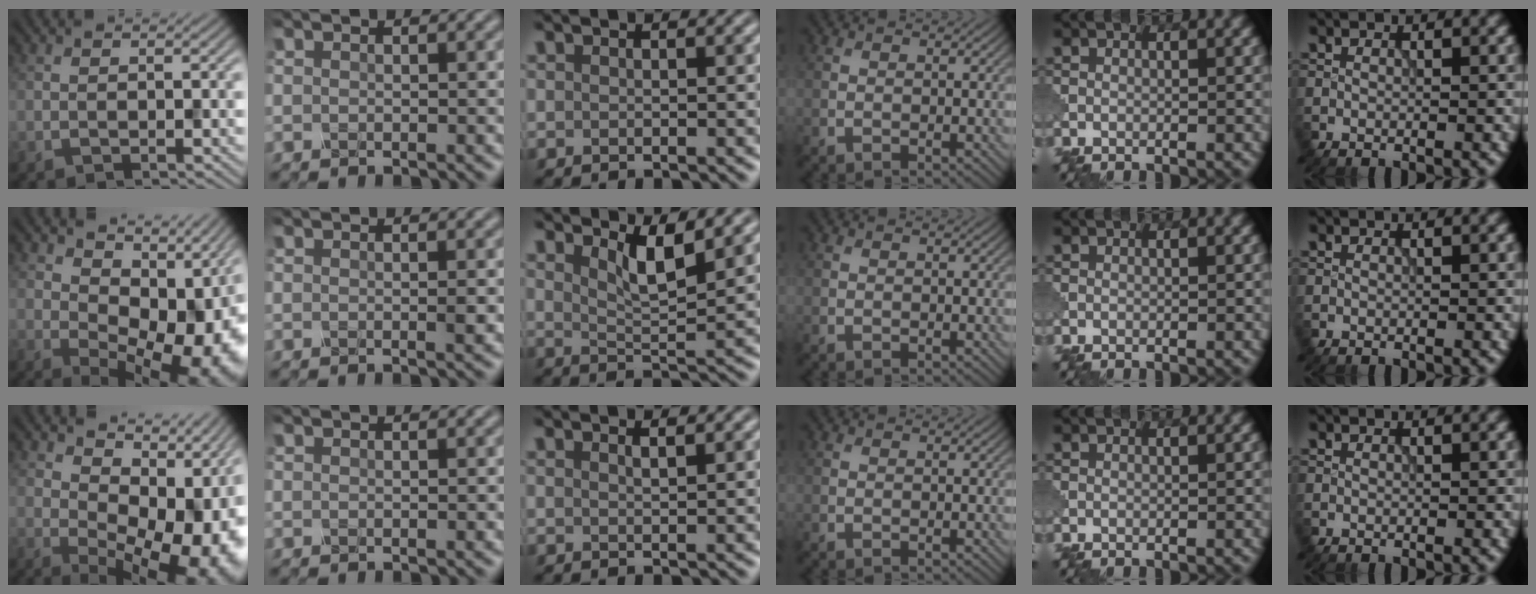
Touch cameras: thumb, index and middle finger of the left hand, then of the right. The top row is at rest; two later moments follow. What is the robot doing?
{"motion": "shake", "object": "salt shaker"}